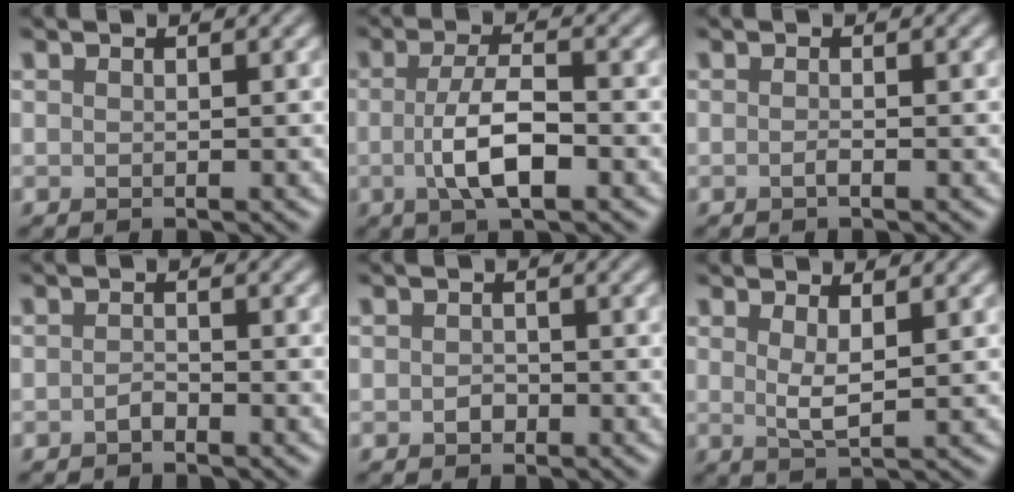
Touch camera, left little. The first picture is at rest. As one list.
[{"total": 4.7, "force": [-0.9, 1.5, 4.4], "torque": [-0.085, -0.001, -0.021]}, {"total": 0.6, "force": [-0.3, 0.1, 0.5], "torque": [-0.011, 0.000, -0.007]}, {"total": 0.9, "force": [-0.7, 0.3, 0.5], "torque": [-0.010, 0.001, -0.013]}, {"total": 1.0, "force": [-0.4, 0.8, 0.5], "torque": [-0.008, -0.003, -0.009]}, {"total": 2.2, "force": [1.0, 0.4, 1.9], "torque": [-0.037, -0.007, 0.019]}]